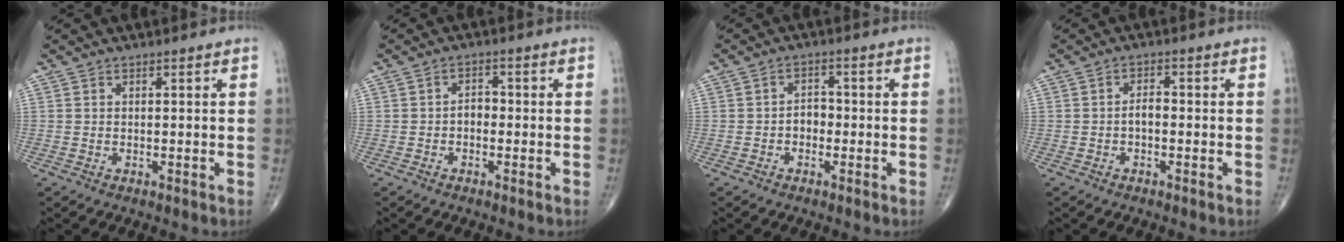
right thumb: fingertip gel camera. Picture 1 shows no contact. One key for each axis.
{"total": 2.2, "fx": -0.7, "fy": 1.5, "fz": 1.4, "tx": -0.010, "ty": 0.011, "tz": -0.018}
{"total": 2.8, "fx": -0.9, "fy": 2.1, "fz": 1.7, "tx": -0.010, "ty": 0.013, "tz": -0.022}
{"total": 2.0, "fx": -0.6, "fy": 1.1, "fz": 1.6, "tx": -0.019, "ty": 0.010, "tz": -0.012}